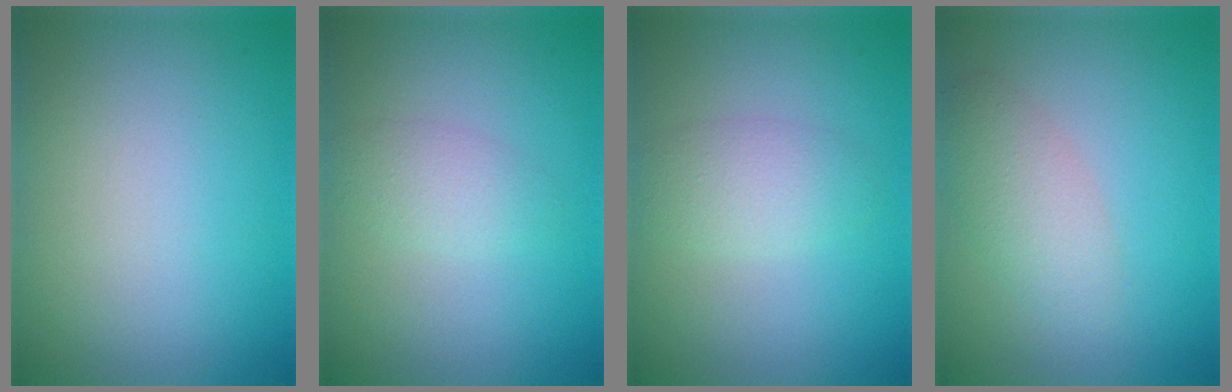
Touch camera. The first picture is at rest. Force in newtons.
{"total": 2.1, "press": 2.0, "slide": 0.0}
{"total": 2.8, "press": 2.8, "slide": 0.1}
{"total": 3.0, "press": 3.0, "slide": 0.1}